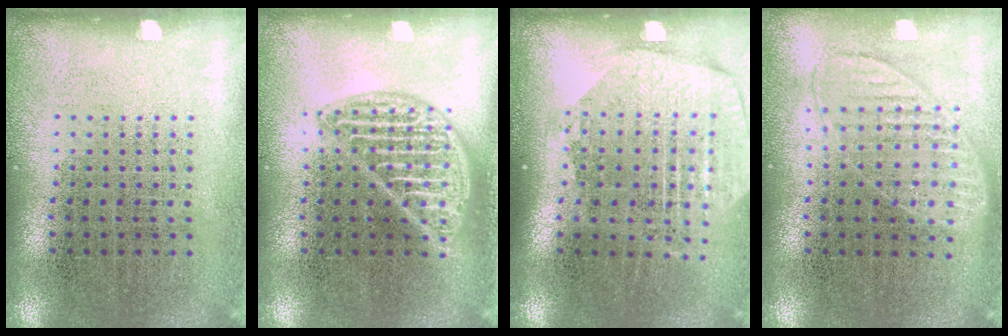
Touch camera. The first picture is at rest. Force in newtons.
{"total": 2.1, "press": 2.1, "slide": 0.2}
{"total": 1.9, "press": 1.7, "slide": 0.9}
{"total": 0.9, "press": 0.9, "slide": 0.2}